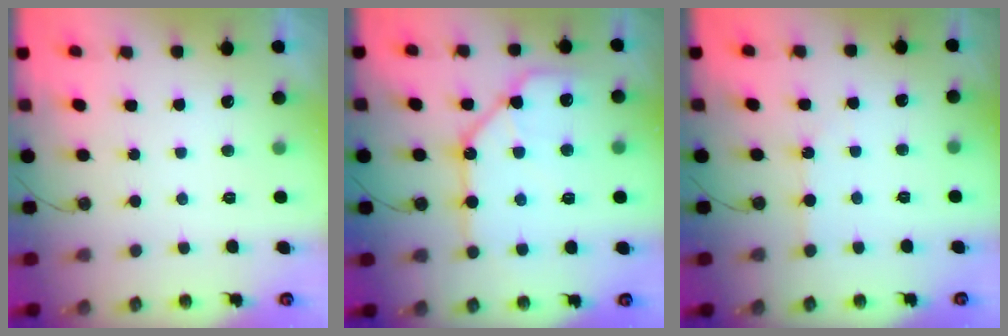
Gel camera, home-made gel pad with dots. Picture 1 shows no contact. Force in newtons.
{"total": 15.0, "press": 14.9, "slide": 1.7}
{"total": 1.4, "press": 1.3, "slide": 0.3}